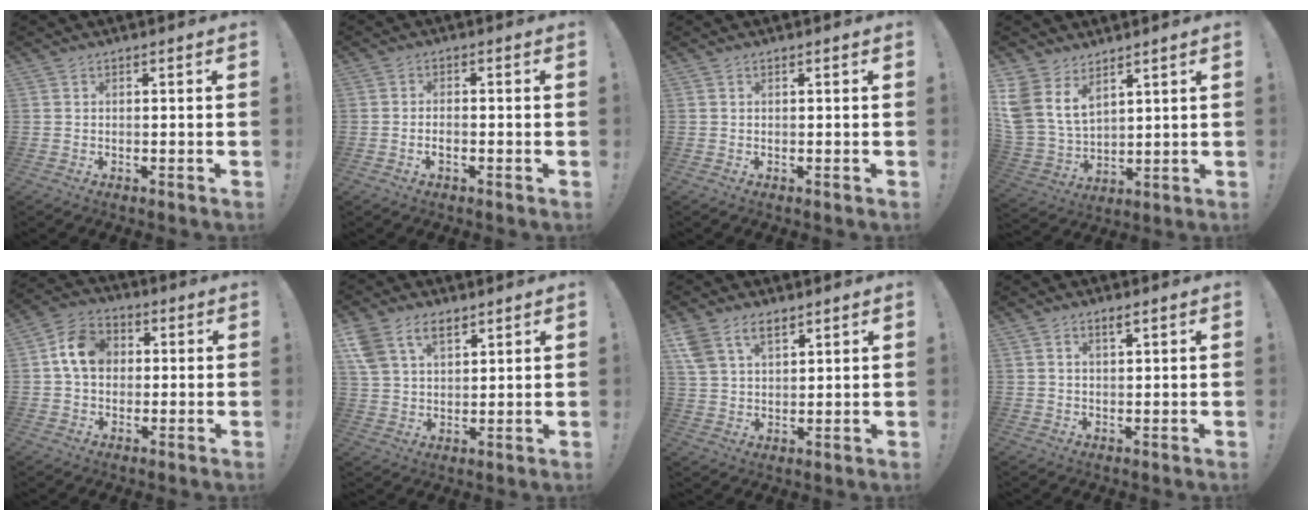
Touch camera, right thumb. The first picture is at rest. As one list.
[{"total": 1.7, "force": [-1.0, 0.6, 1.2], "torque": [-0.026, 0.007, -0.017]}, {"total": 0.0}, {"total": 11.7, "force": [7.0, 7.2, 6.0], "torque": [-0.133, -0.049, 0.138]}, {"total": 11.0, "force": [2.0, 8.7, 6.4], "torque": [-0.100, 0.017, 0.043]}, {"total": 10.0, "force": [6.0, 6.1, 5.1], "torque": [-0.098, -0.012, 0.120]}, {"total": 8.3, "force": [5.3, 4.8, 4.3], "torque": [-0.088, -0.012, 0.106]}, {"total": 2.2, "force": [1.3, 0.7, 1.6], "torque": [-0.031, 0.000, 0.023]}]